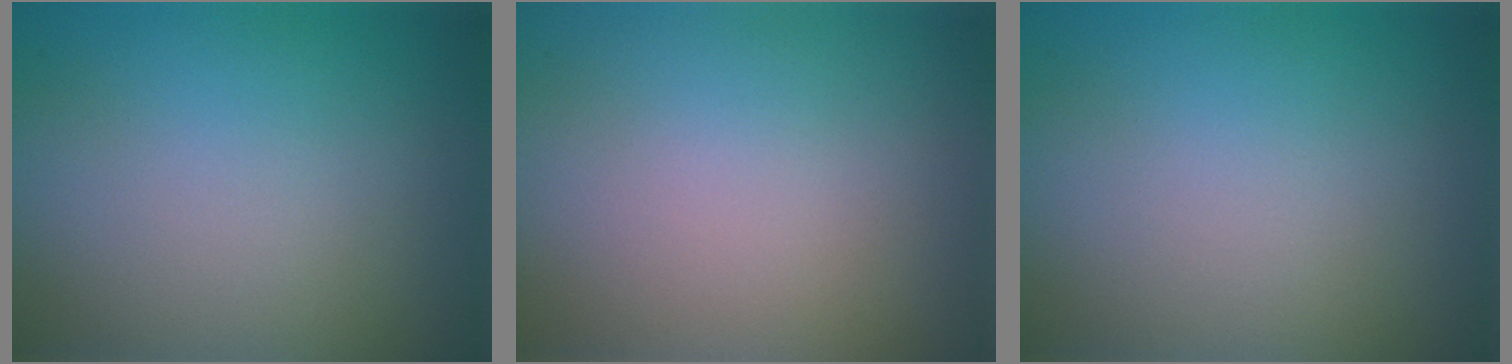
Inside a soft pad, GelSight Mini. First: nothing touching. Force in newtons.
{"total": 0.0}
{"total": 0.0}